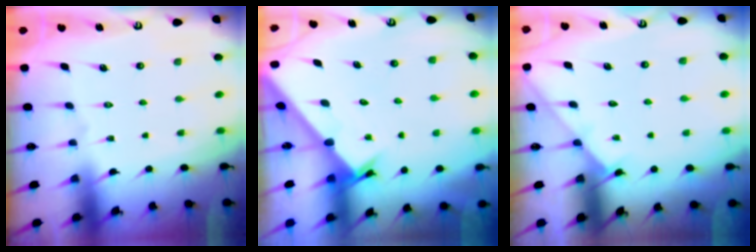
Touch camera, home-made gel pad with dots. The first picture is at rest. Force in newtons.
{"total": 1.7, "press": 1.7, "slide": 0.1}
{"total": 2.9, "press": 2.9, "slide": 0.3}